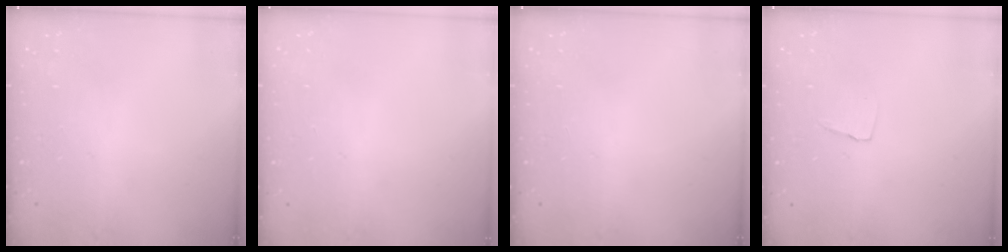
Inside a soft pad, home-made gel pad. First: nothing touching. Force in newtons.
{"total": 0.7, "press": 0.6, "slide": 0.3}
{"total": 0.0}
{"total": 3.6, "press": 3.6, "slide": 0.3}